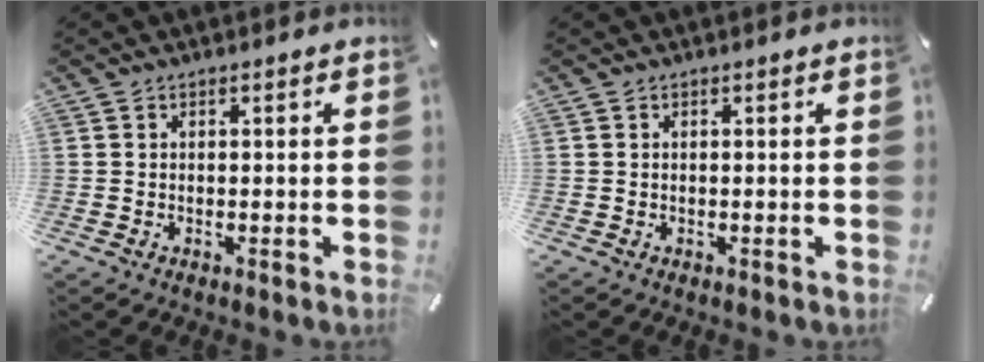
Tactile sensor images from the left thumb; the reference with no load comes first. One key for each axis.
{"total": 0.0}